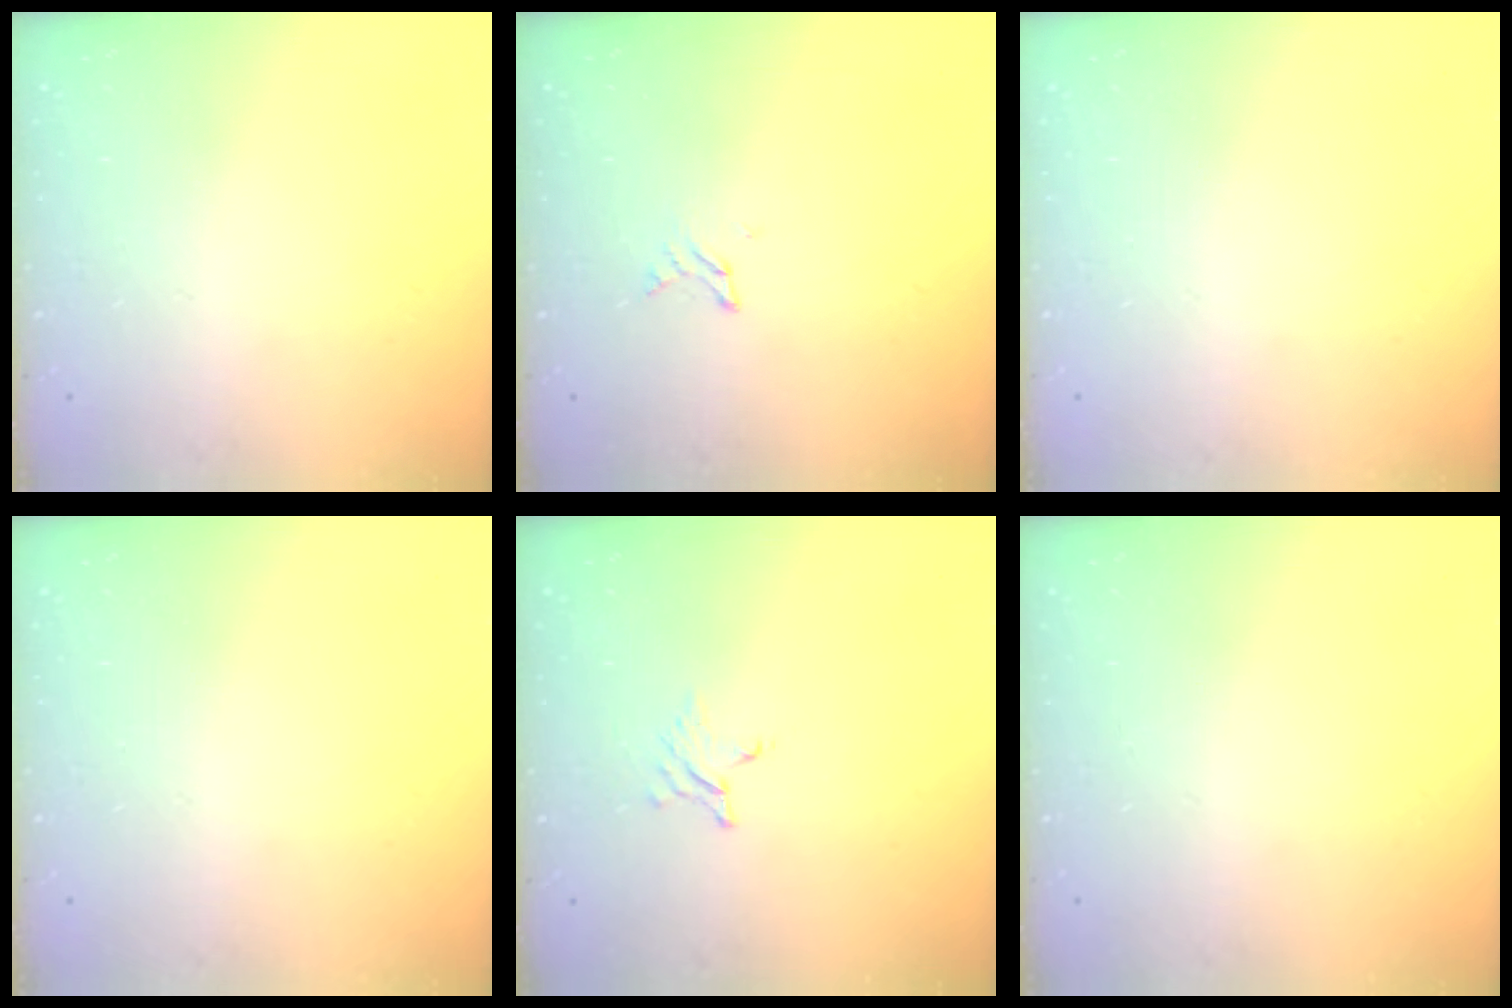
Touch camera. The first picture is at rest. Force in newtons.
{"total": 2.2, "press": 2.2, "slide": 0.3}
{"total": 0.0}
{"total": 0.0}
{"total": 2.7, "press": 2.7, "slide": 0.3}
{"total": 0.0}